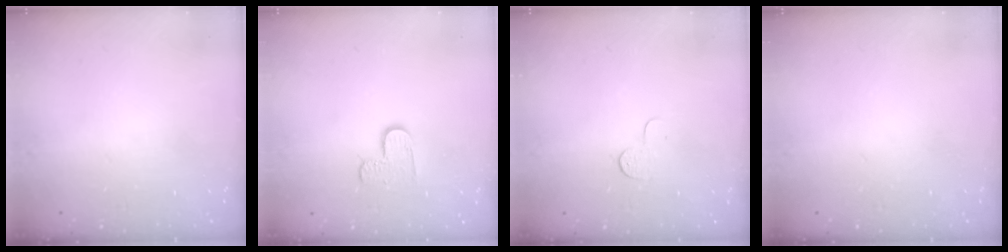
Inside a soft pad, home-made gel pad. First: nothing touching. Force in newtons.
{"total": 4.6, "press": 4.5, "slide": 0.5}
{"total": 3.9, "press": 3.9, "slide": 0.4}
{"total": 0.0}